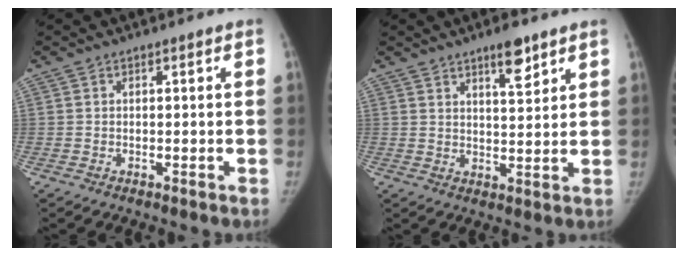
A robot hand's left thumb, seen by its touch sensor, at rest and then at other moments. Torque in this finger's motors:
{"motor_torque": [0.99, 0.00, 0.76, -0.10, 0.12]}